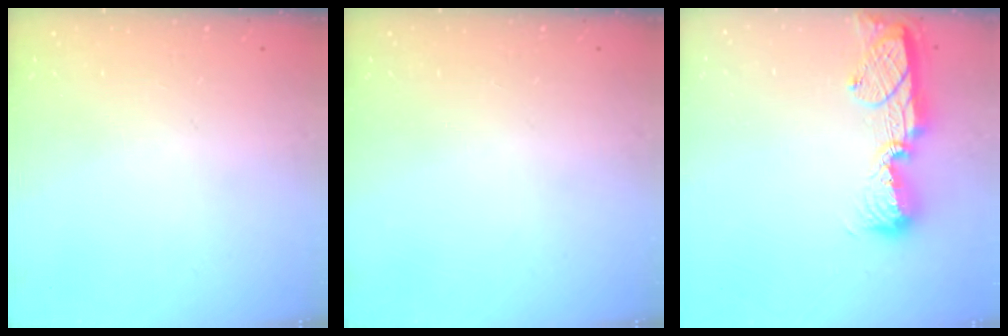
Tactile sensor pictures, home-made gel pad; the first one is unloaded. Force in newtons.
{"total": 0.0}
{"total": 11.5, "press": 11.5, "slide": 0.7}